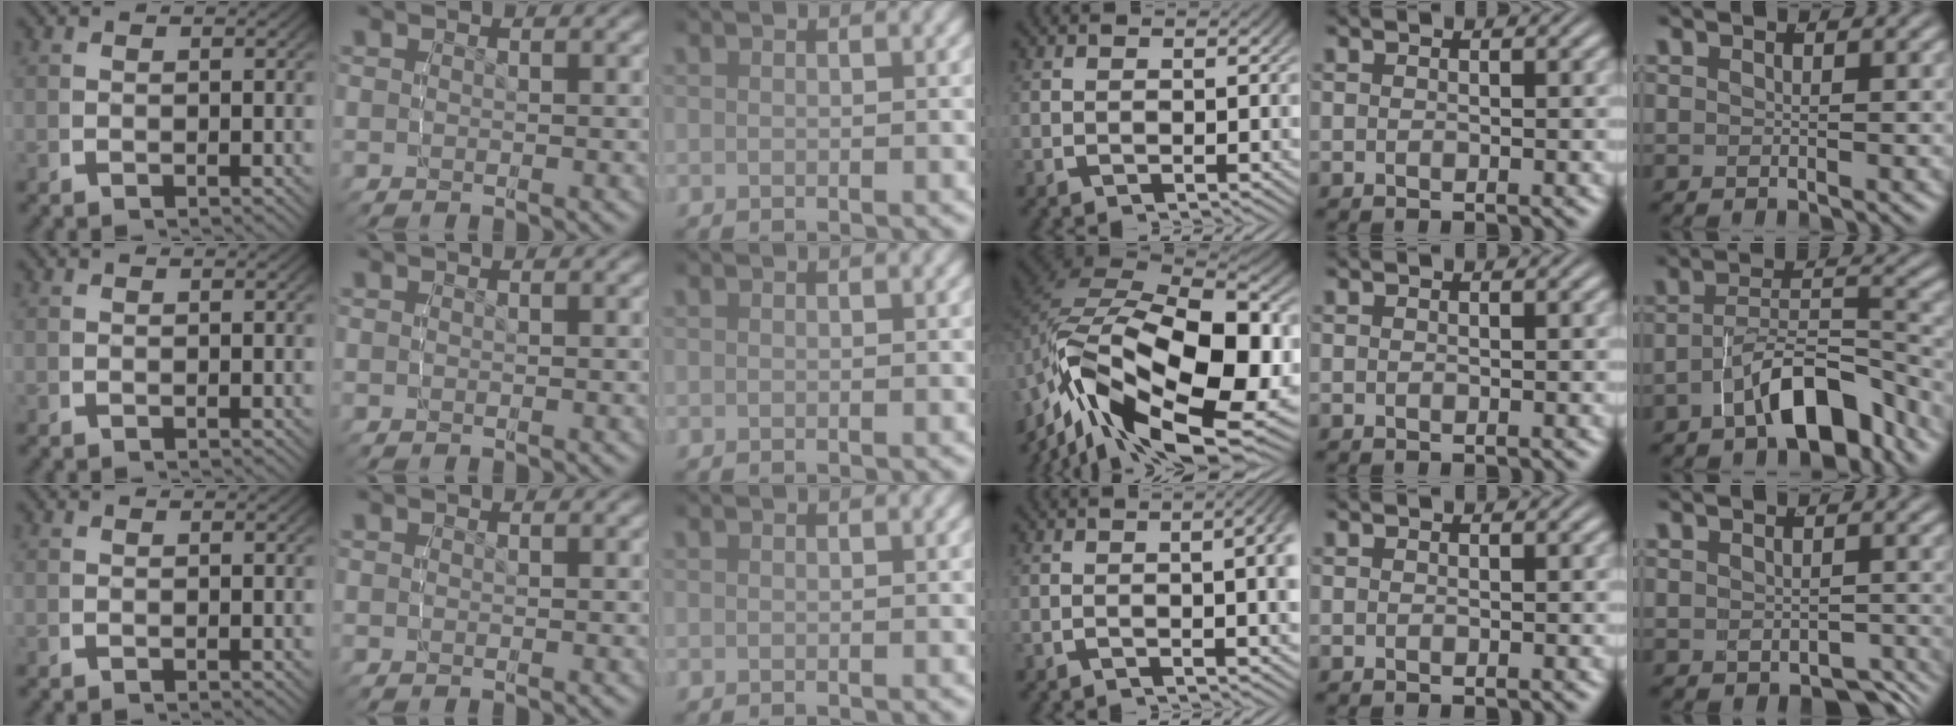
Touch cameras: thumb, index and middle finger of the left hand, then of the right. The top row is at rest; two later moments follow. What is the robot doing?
{"motion": "lift_and_place", "object": "glasses"}